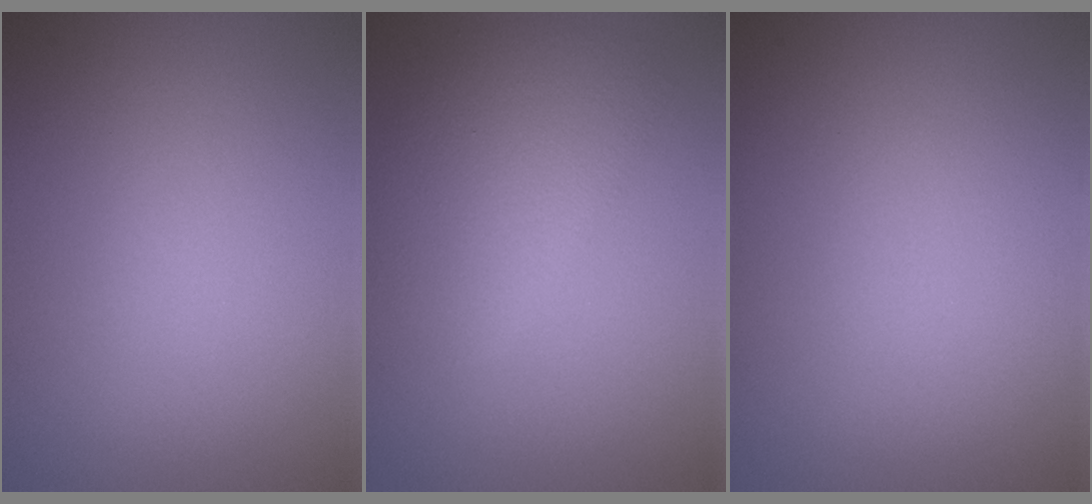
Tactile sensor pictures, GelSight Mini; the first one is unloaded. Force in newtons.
{"total": 4.0, "press": 4.0, "slide": 0.2}
{"total": 0.0}